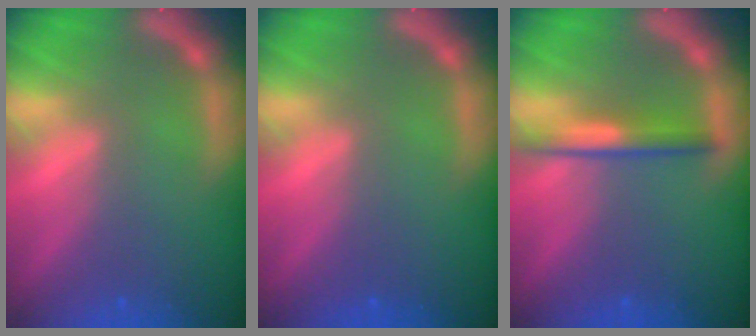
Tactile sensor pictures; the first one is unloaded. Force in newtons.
{"total": 0.0}
{"total": 3.0}